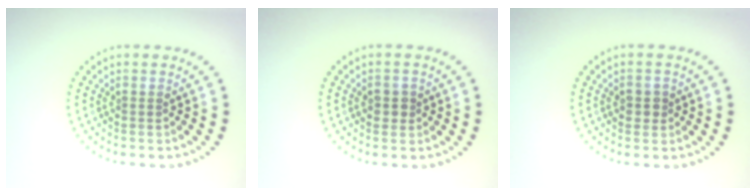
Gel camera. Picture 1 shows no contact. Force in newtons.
{"total": 1.6, "press": 1.6, "slide": 0.3}
{"total": 1.6, "press": 1.6, "slide": 0.3}